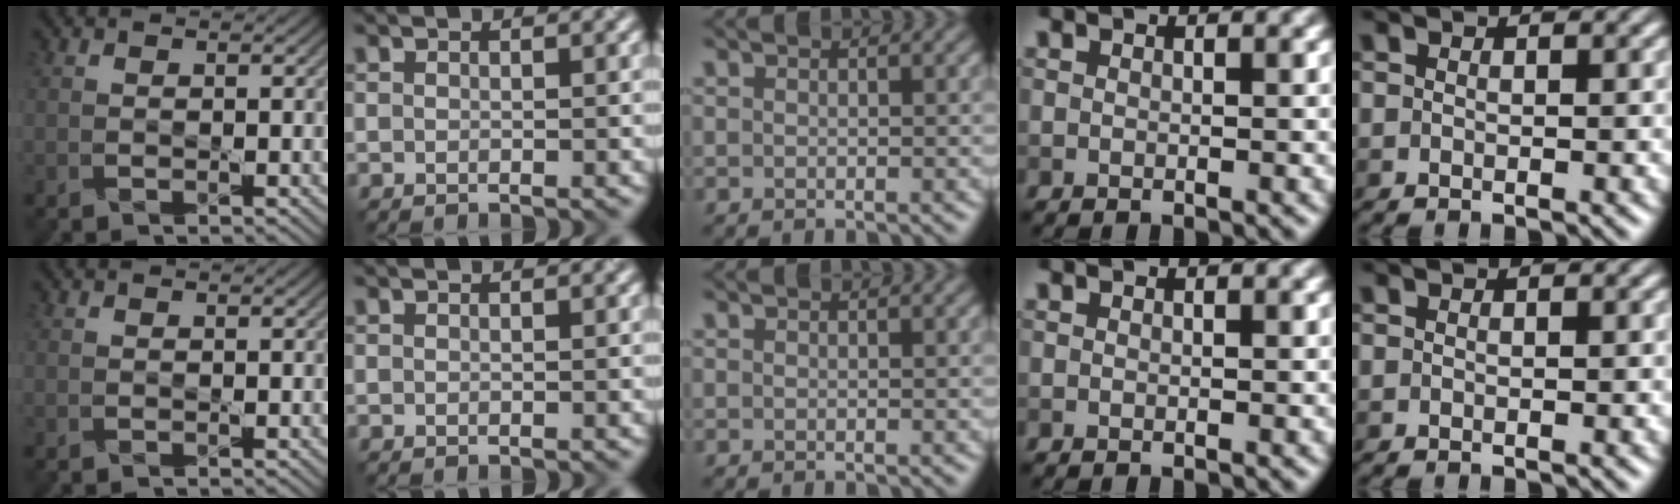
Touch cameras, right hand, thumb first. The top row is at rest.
{}